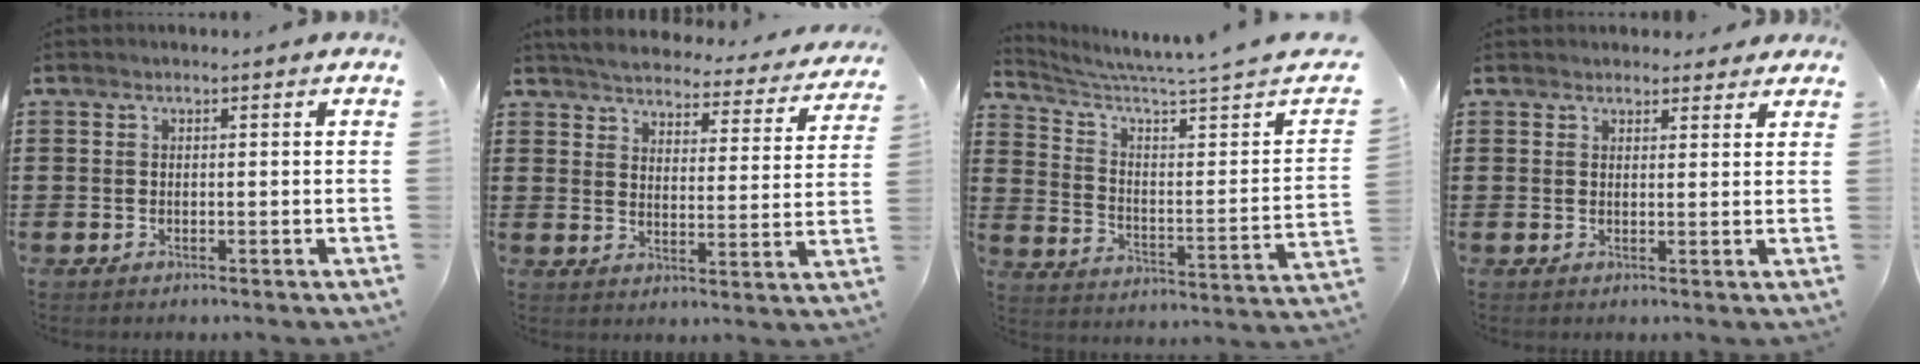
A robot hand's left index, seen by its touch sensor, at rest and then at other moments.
{"total": 4.3, "force": [4.3, 0.1, 0.6], "torque": [-0.037, -0.034, 0.070]}
{"total": 4.1, "force": [3.3, -1.0, 2.2], "torque": [-0.061, -0.048, 0.044]}
{"total": 2.2, "force": [2.1, 0.7, 0.1], "torque": [0.000, -0.002, 0.040]}